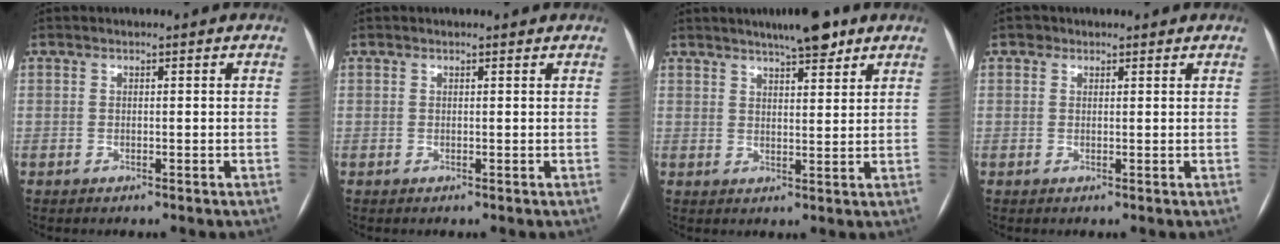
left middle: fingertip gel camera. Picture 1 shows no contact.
{"total": 1.1, "force": [1.0, 0.2, 0.3], "torque": [-0.013, 0.007, 0.013]}
{"total": 7.0, "force": [5.3, 1.3, 4.4], "torque": [-0.066, 0.012, 0.080]}
{"total": 1.4, "force": [0.9, 1.0, 0.0], "torque": [0.005, 0.007, 0.009]}